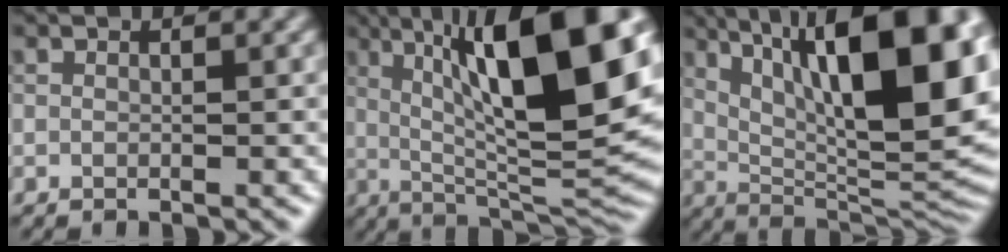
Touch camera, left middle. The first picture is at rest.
{"total": 15.0, "force": [3.8, 3.8, 14.0], "torque": [-0.204, 0.010, 0.067]}
{"total": 16.7, "force": [5.3, 6.1, 14.7], "torque": [-0.203, 0.027, 0.096]}